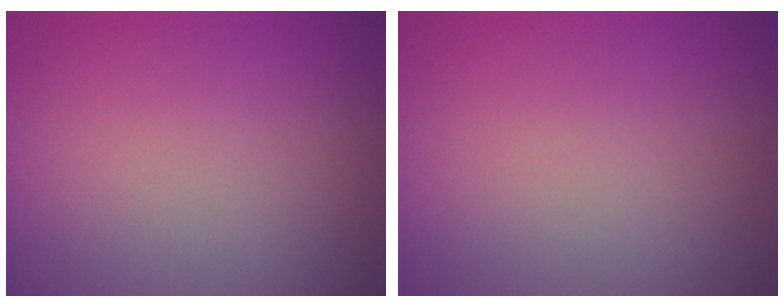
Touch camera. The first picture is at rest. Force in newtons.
{"total": 0.0}